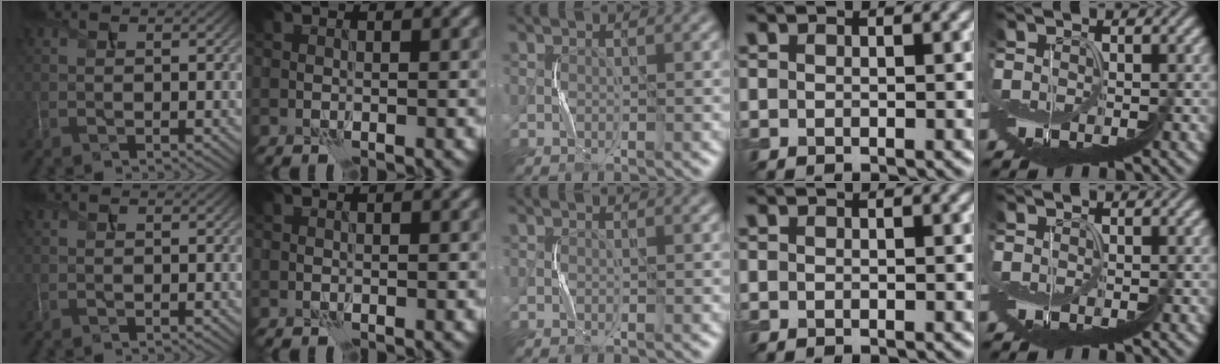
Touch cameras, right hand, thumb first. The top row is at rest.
{}